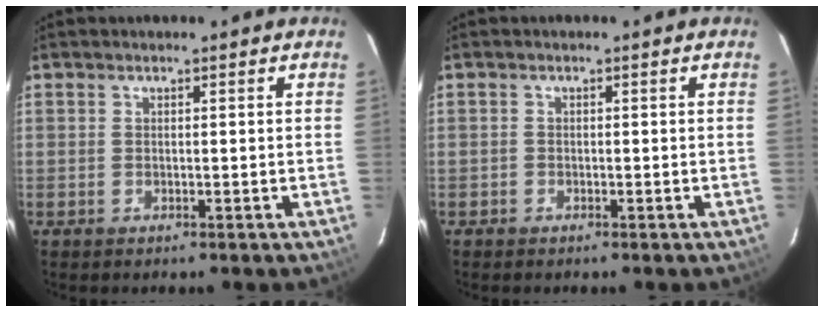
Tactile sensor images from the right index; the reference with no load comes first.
{"total": 0.6, "force": [-0.5, 0.4, 0.0], "torque": [0.000, 0.003, -0.010]}